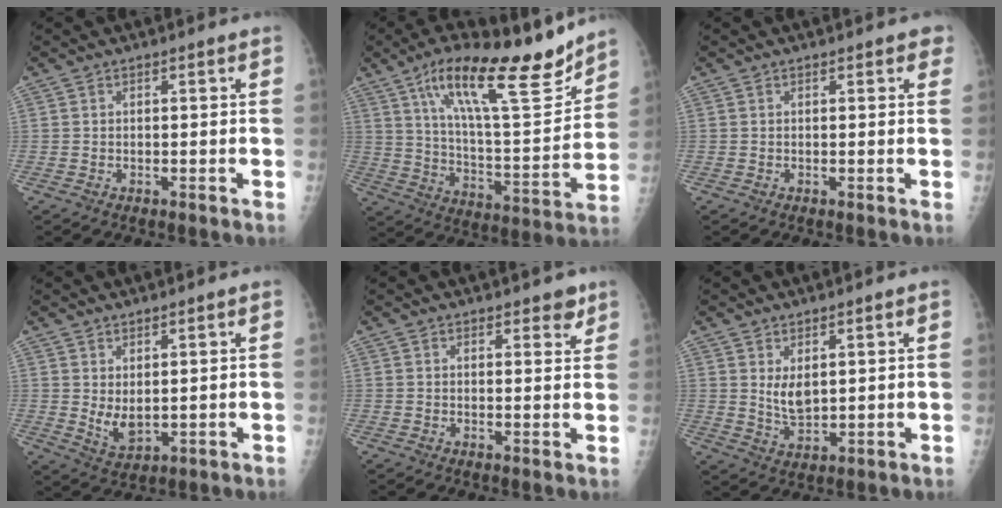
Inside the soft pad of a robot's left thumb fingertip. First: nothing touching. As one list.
[{"total": 22.2, "force": [15.1, 5.6, 15.2], "torque": [-0.218, -0.070, 0.255]}, {"total": 1.8, "force": [1.2, 0.9, 1.1], "torque": [0.003, -0.001, 0.009]}, {"total": 5.1, "force": [1.5, 2.5, 4.2], "torque": [-0.068, -0.019, 0.037]}, {"total": 3.5, "force": [2.6, 1.5, 1.7], "torque": [0.000, -0.014, 0.032]}, {"total": 5.0, "force": [2.0, 2.4, 3.8], "torque": [-0.061, -0.024, 0.044]}]